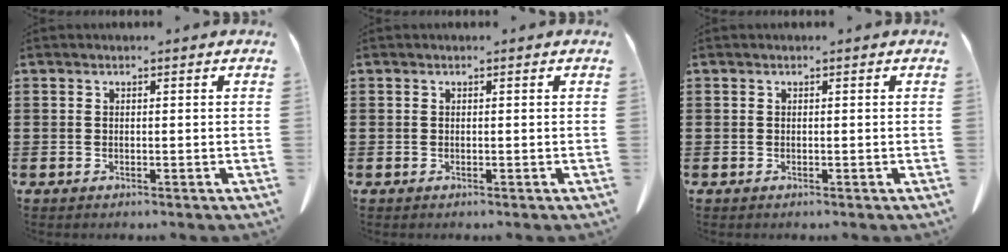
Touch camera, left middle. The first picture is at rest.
{"total": 0.0}
{"total": 0.0}